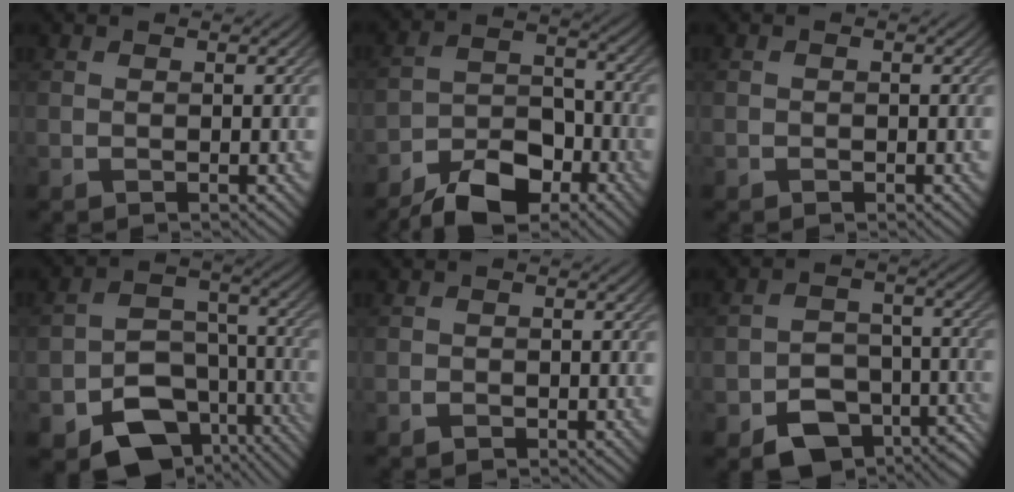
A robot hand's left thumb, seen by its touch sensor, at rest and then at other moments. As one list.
[{"total": 11.5, "force": [-8.3, 5.5, 5.7], "torque": [-0.096, -0.009, -0.154]}, {"total": 0.6, "force": [-0.4, 0.5, 0.1], "torque": [0.000, -0.004, -0.007]}, {"total": 13.0, "force": [-6.9, 8.4, 7.1], "torque": [-0.123, -0.039, -0.110]}, {"total": 1.0, "force": [-0.6, 0.8, 0.3], "torque": [-0.004, -0.001, -0.013]}, {"total": 9.3, "force": [-5.4, 5.9, 4.7], "torque": [-0.080, -0.027, -0.093]}]